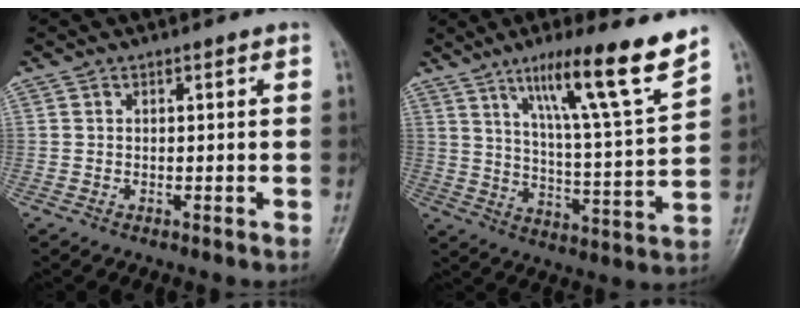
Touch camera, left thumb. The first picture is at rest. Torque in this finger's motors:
{"motor_torque": [0.37, 0.27, 1.48, -1.29, 0.10]}